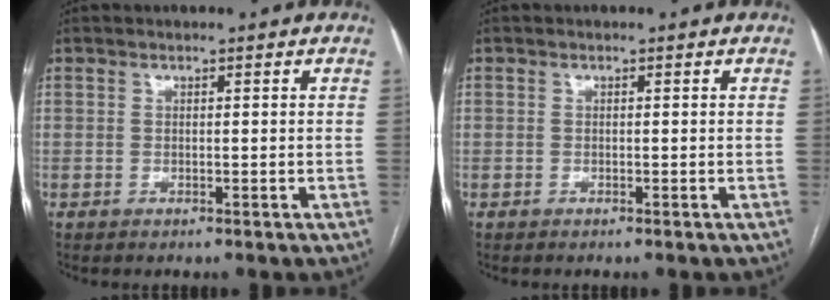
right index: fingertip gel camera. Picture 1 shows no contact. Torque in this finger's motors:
{"motor_torque": [-0.10, 0.15, -0.63, -0.19]}